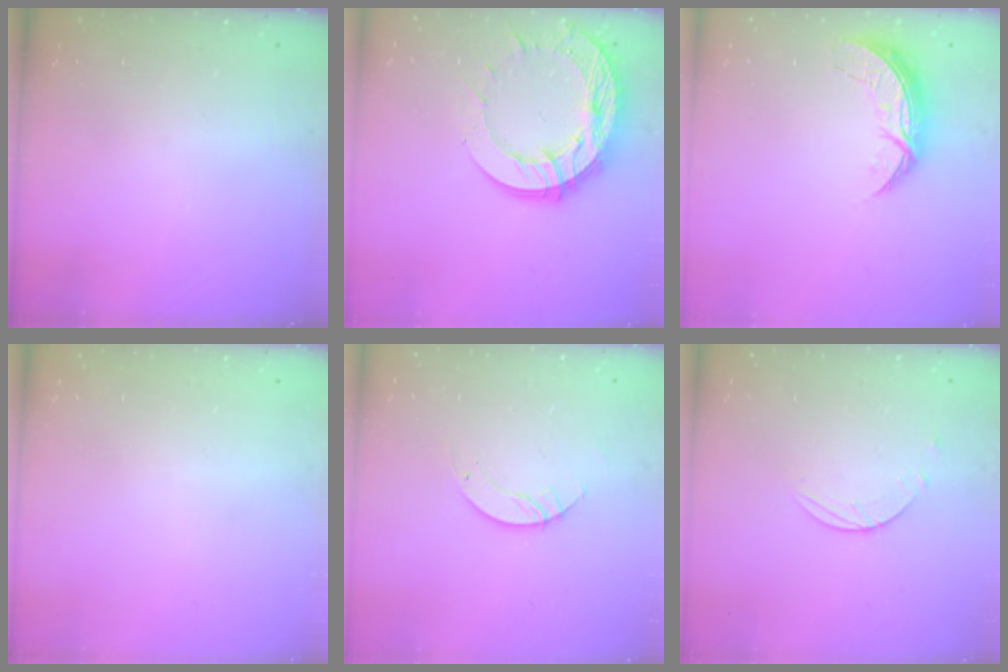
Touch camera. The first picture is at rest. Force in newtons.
{"total": 15.9, "press": 15.8, "slide": 1.4}
{"total": 7.1, "press": 7.1, "slide": 0.6}
{"total": 0.0}
{"total": 3.5, "press": 3.5, "slide": 0.1}
{"total": 2.9, "press": 2.8, "slide": 0.3}